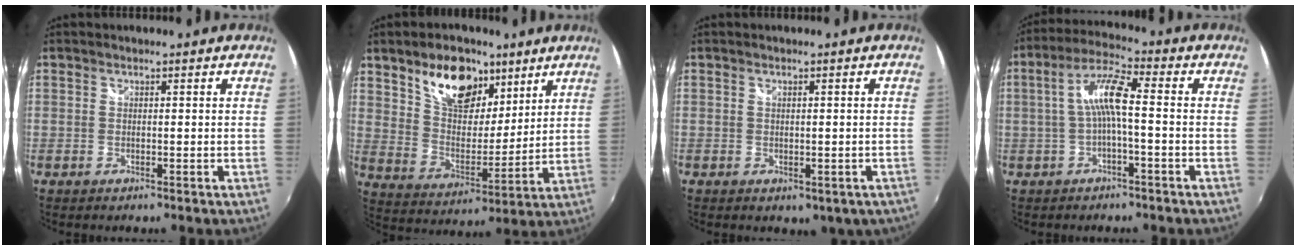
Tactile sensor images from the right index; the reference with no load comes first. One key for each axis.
{"total": 15.2, "fx": 9.3, "fy": 8.6, "fz": 8.4, "tx": -0.144, "ty": 0.017, "tz": 0.168}
{"total": 2.7, "fx": -1.0, "fy": 2.0, "fz": 1.6, "tx": -0.026, "ty": -0.006, "tz": -0.006}
{"total": 7.1, "fx": -0.8, "fy": 0.9, "fz": 7.0, "tx": -0.152, "ty": 0.016, "tz": -0.014}